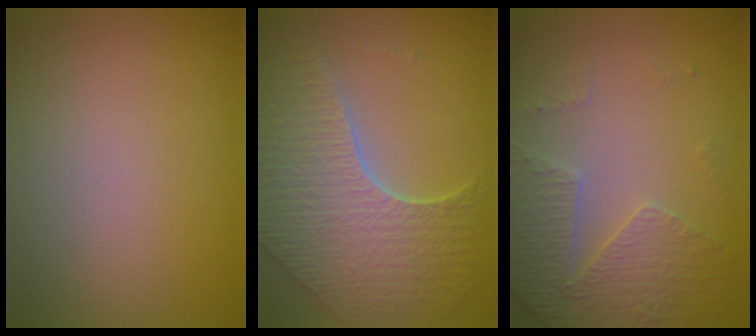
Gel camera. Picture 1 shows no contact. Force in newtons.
{"total": 8.0, "press": 5.7, "slide": 5.6}
{"total": 4.7, "press": 3.4, "slide": 3.3}